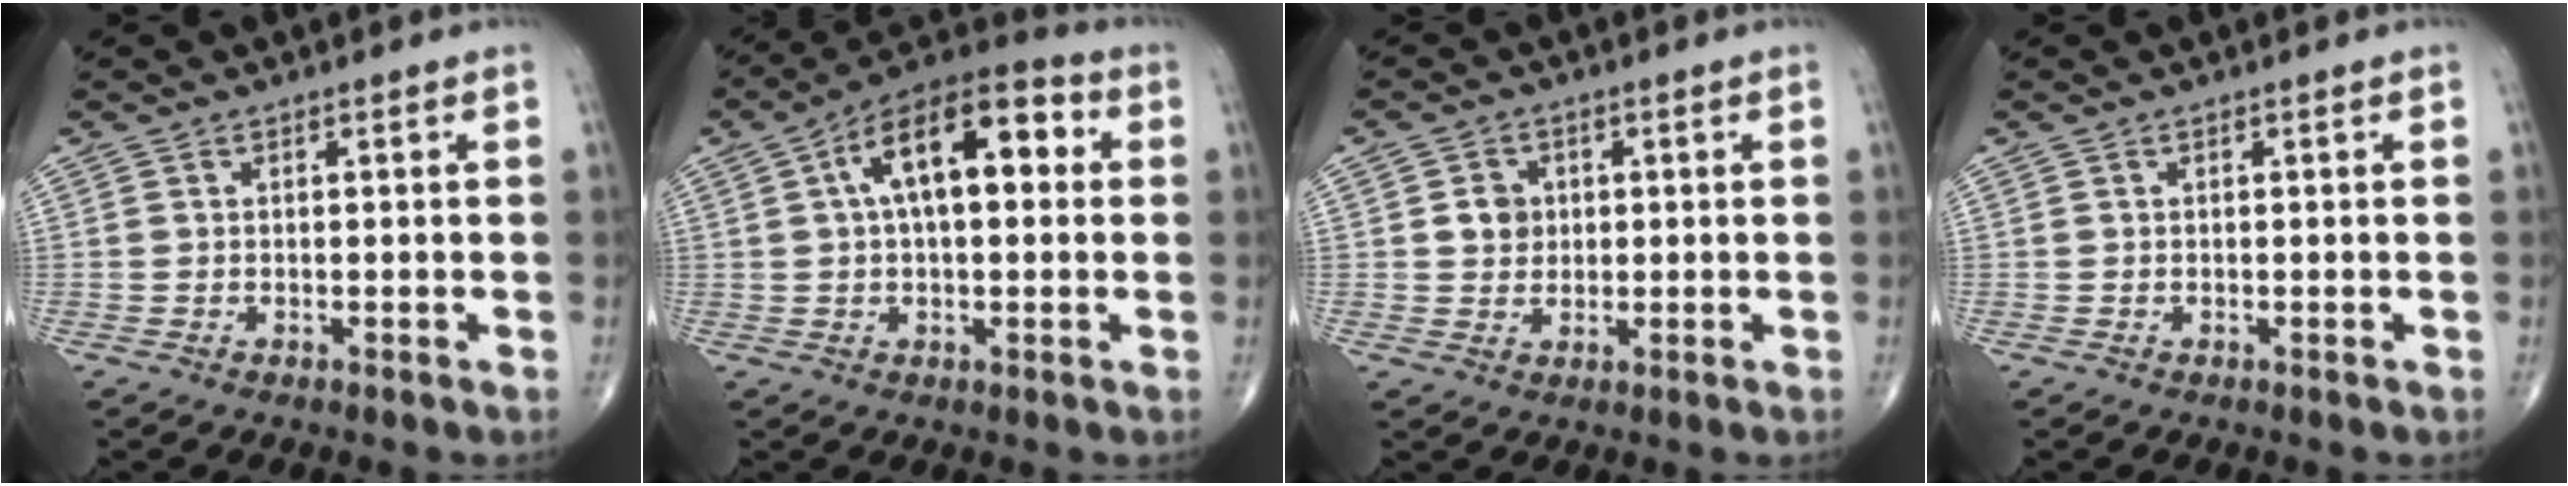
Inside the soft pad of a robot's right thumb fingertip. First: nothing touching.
{"total": 15.6, "force": [3.3, 7.5, 13.3], "torque": [-0.197, 0.035, 0.043]}
{"total": 4.0, "force": [0.7, 3.5, 1.7], "torque": [-0.005, 0.001, 0.011]}
{"total": 0.0}